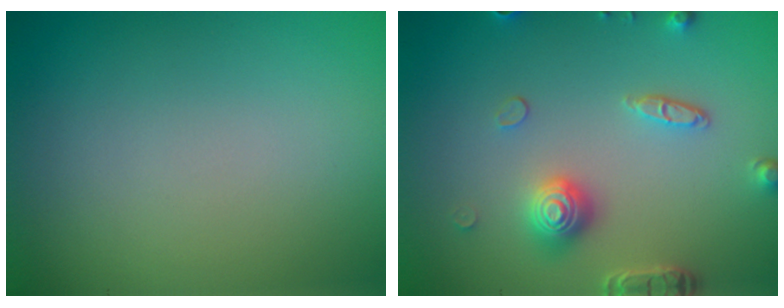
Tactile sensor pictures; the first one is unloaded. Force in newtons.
{"total": 3.7, "press": 3.3, "slide": 1.6}